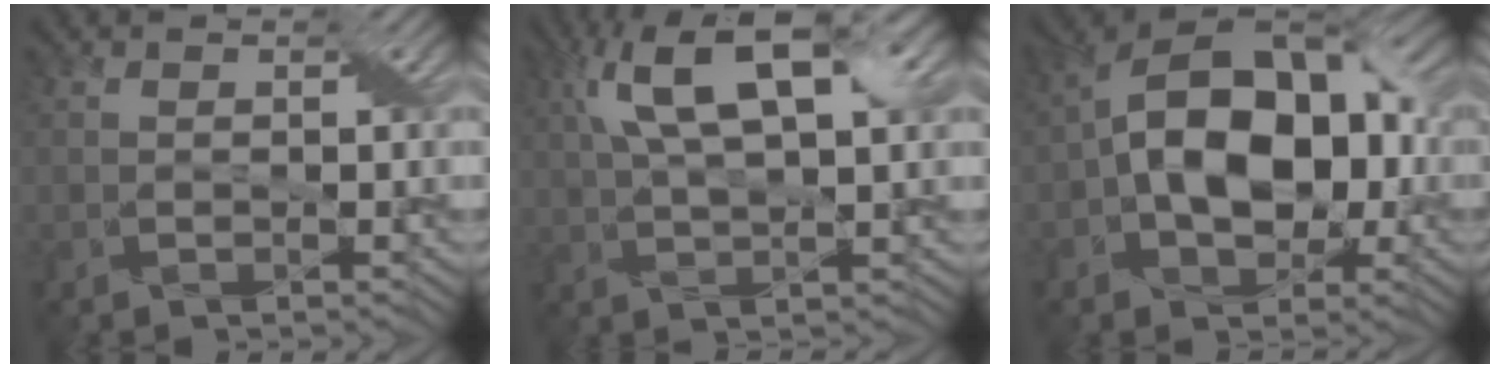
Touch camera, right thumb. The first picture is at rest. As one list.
[{"total": 12.0, "force": [5.2, 3.8, 10.1], "torque": [-0.193, 0.017, 0.083]}, {"total": 15.1, "force": [0.0, 9.2, 11.9], "torque": [-0.184, 0.025, -0.015]}]